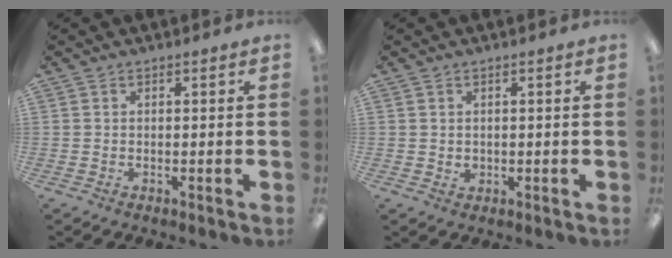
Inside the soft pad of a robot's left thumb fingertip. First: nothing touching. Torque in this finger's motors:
{"motor_torque": [-0.08, 0.06, 0.01, -0.02, -0.01]}